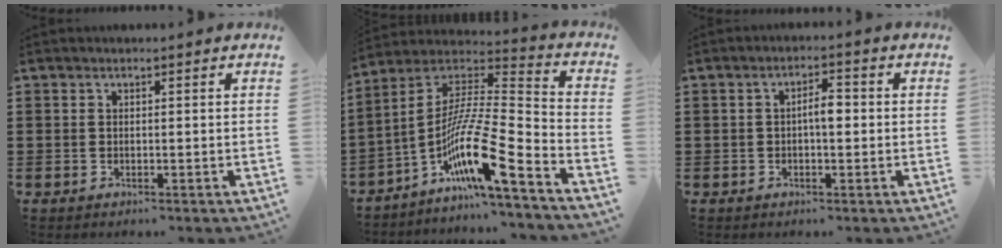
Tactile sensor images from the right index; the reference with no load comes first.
{"total": 13.3, "force": [-7.3, 1.4, 11.1], "torque": [-0.227, -0.020, -0.145]}
{"total": 3.1, "force": [-0.2, 1.0, 2.9], "torque": [-0.054, 0.005, -0.006]}